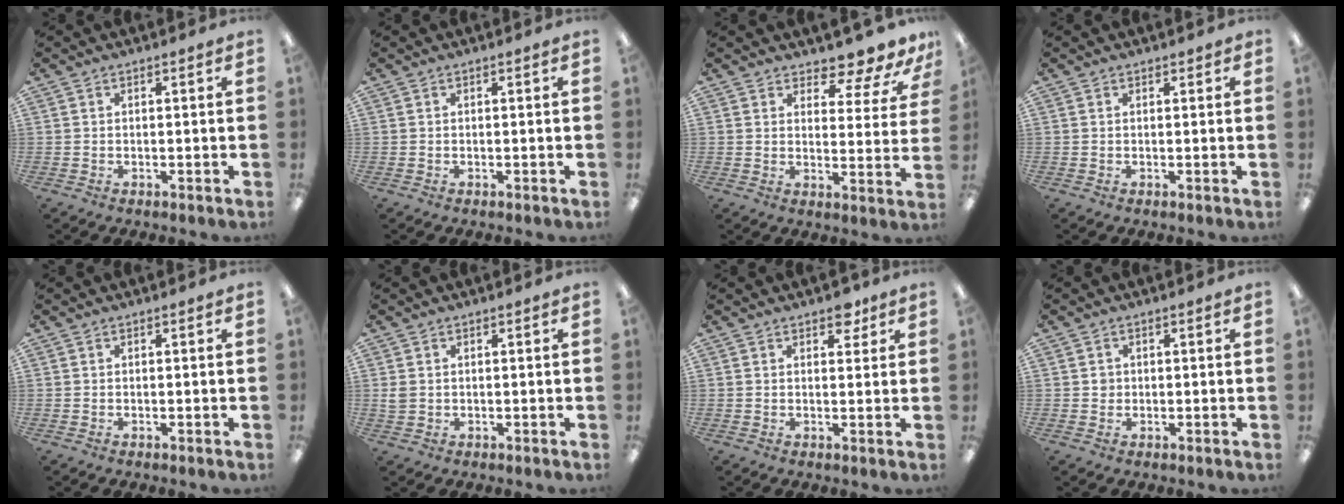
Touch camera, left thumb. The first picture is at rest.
{"total": 0.0}
{"total": 8.3, "force": [7.3, 2.2, 3.3], "torque": [-0.042, -0.057, 0.127]}
{"total": 0.7, "force": [0.4, 0.5, 0.2], "torque": [0.004, 0.000, 0.006]}
{"total": 0.0}
{"total": 2.1, "force": [0.3, 1.8, 0.9], "torque": [-0.018, 0.005, 0.005]}
{"total": 4.1, "force": [2.8, 2.2, 1.9], "torque": [-0.011, -0.009, 0.045]}
{"total": 1.7, "force": [0.2, 1.7, 0.4], "torque": [-0.001, 0.004, -0.002]}